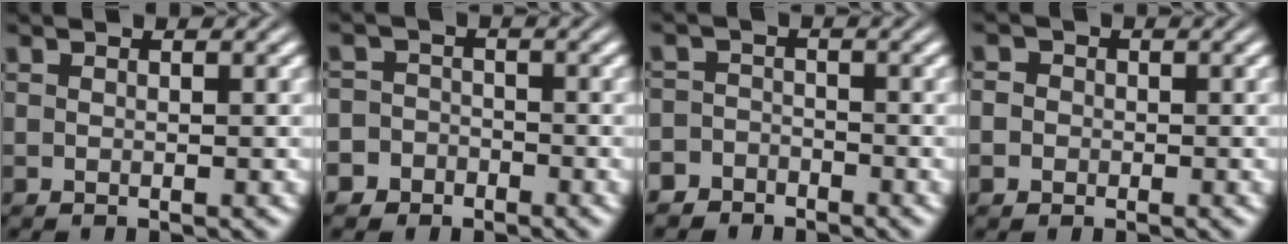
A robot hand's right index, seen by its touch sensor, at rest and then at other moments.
{"total": 5.8, "force": [-3.0, 5.0, 0.5], "torque": [-0.011, -0.019, -0.058]}
{"total": 4.2, "force": [-3.3, 2.5, -0.2], "torque": [0.013, -0.014, -0.060]}
{"total": 2.3, "force": [-0.4, 2.3, 0.3], "torque": [-0.003, 0.001, -0.016]}